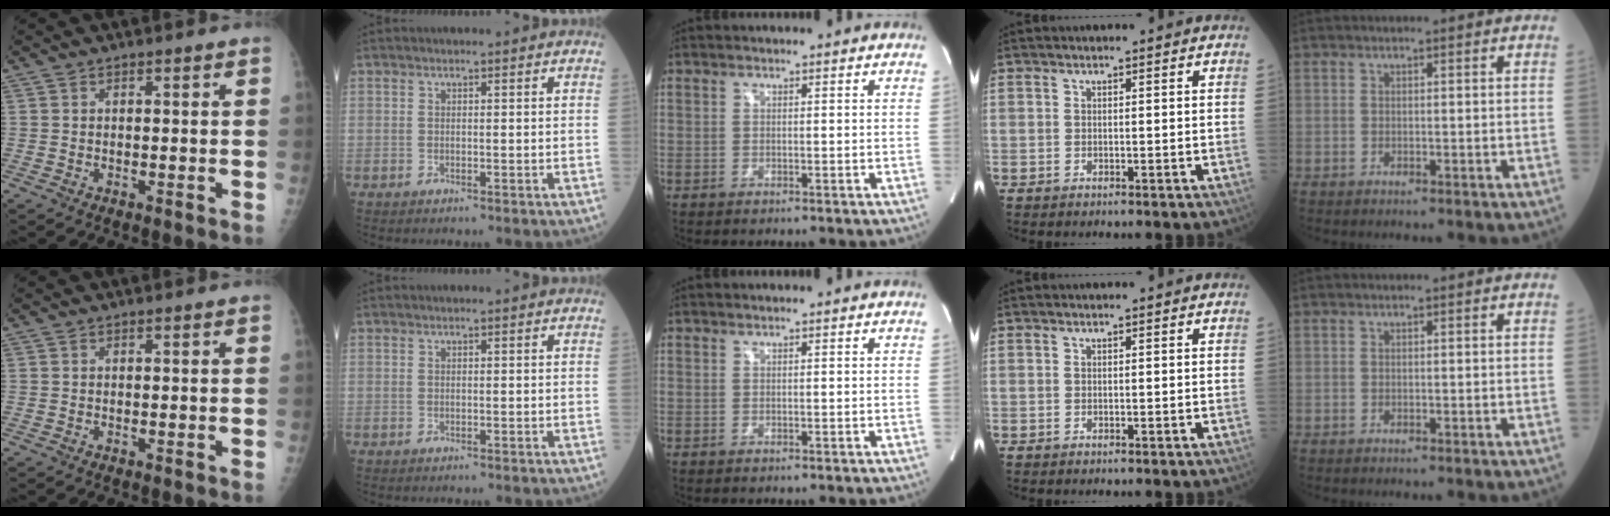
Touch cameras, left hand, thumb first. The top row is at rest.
{}